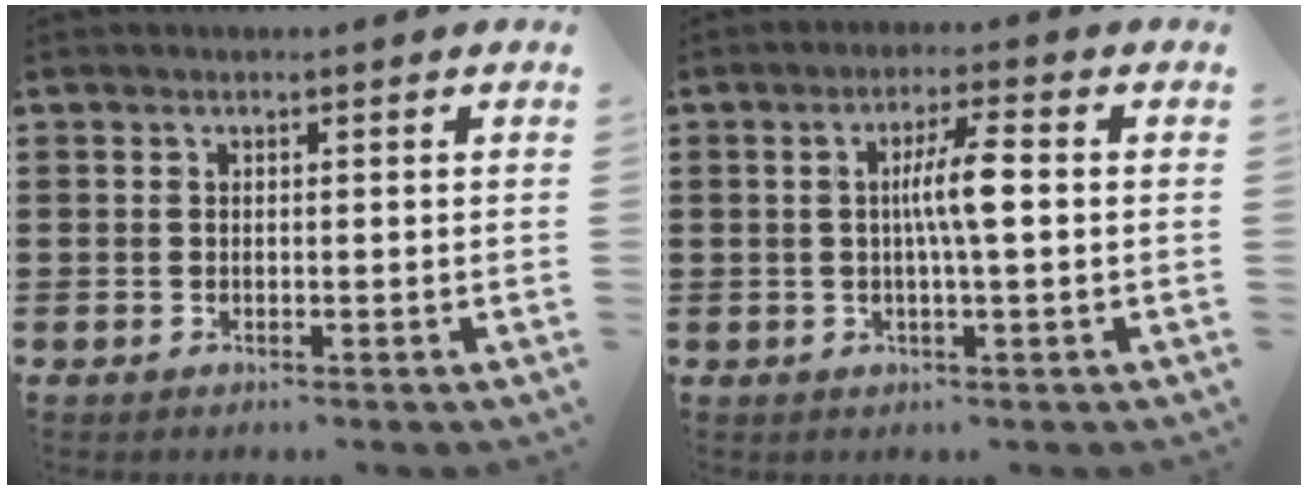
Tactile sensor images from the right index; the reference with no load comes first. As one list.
[{"total": 5.3, "force": [0.1, 0.4, 5.3], "torque": [-0.096, 0.002, -0.003]}]